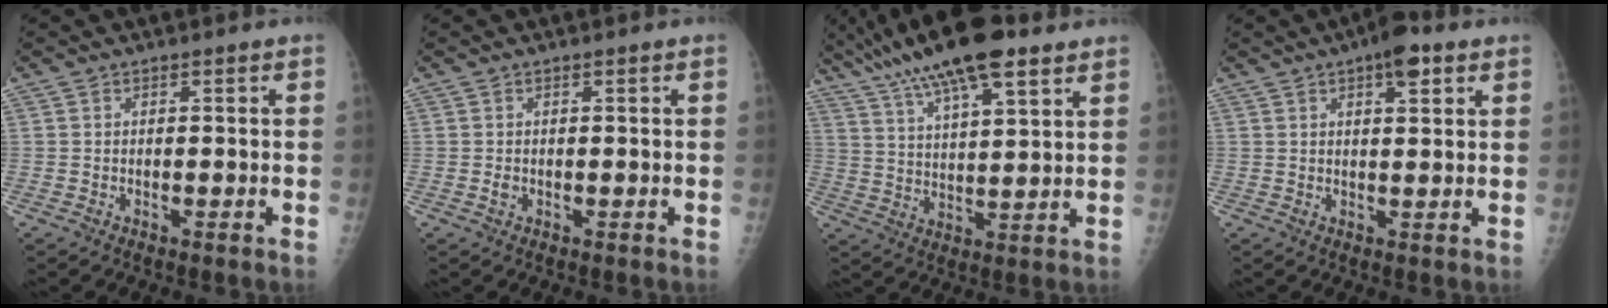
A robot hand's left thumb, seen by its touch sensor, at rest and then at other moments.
{"total": 0.9, "force": [0.1, 0.7, 0.6], "torque": [-0.008, 0.000, 0.003]}
{"total": 18.4, "force": [12.0, 5.2, 13.0], "torque": [-0.229, -0.012, 0.211]}
{"total": 6.4, "force": [3.5, 2.4, 4.8], "torque": [-0.055, -0.007, 0.044]}